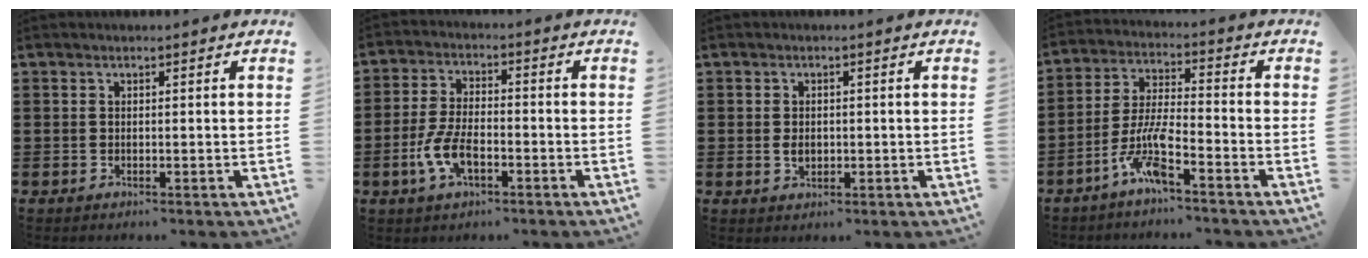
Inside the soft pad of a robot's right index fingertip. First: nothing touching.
{"total": 6.4, "force": [-2.5, 2.9, 5.2], "torque": [-0.127, -0.004, -0.055]}
{"total": 1.9, "force": [-0.1, 1.3, 1.4], "torque": [-0.028, 0.005, -0.002]}
{"total": 8.0, "force": [-5.4, 1.0, 5.9], "torque": [-0.138, -0.012, -0.105]}